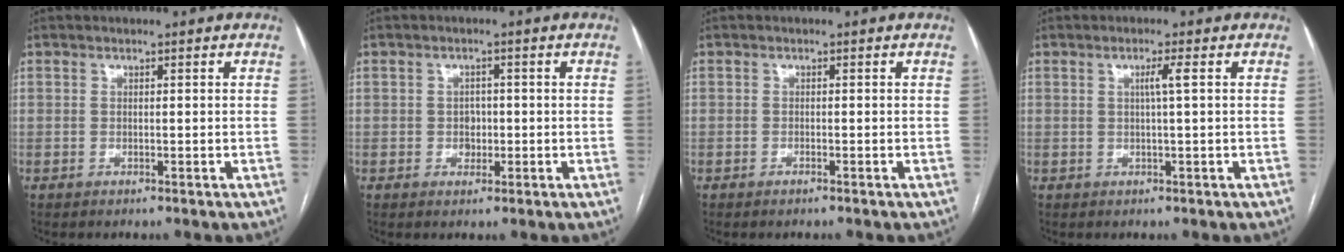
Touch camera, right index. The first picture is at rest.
{"total": 2.1, "force": [-0.3, 1.7, 1.1], "torque": [-0.014, 0.004, -0.002]}
{"total": 0.6, "force": [-0.5, 0.1, 0.3], "torque": [-0.010, -0.001, -0.008]}
{"total": 2.0, "force": [0.4, -0.5, 1.9], "torque": [-0.032, 0.000, 0.007]}